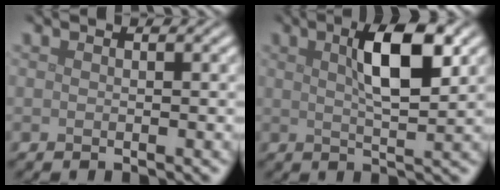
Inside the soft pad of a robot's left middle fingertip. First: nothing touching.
{"total": 6.0, "force": [2.0, 1.7, 5.4], "torque": [-0.087, 0.010, 0.032]}